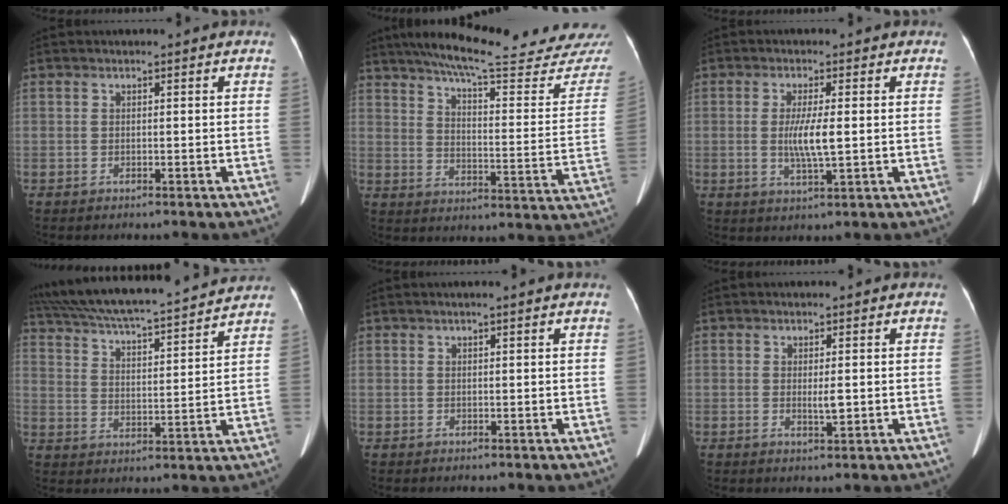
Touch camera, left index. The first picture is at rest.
{"total": 25.7, "force": [23.5, 1.3, 10.4], "torque": [-0.157, -0.081, 0.291]}
{"total": 4.8, "force": [-0.1, 0.4, 4.8], "torque": [-0.094, -0.011, -0.004]}
{"total": 21.7, "force": [19.8, 1.8, 8.7], "torque": [-0.158, 0.018, 0.292]}
{"total": 1.3, "force": [1.0, -0.3, 0.8], "torque": [-0.019, 0.011, 0.022]}
{"total": 1.8, "force": [-0.1, 0.3, 1.7], "torque": [-0.031, -0.005, -0.003]}